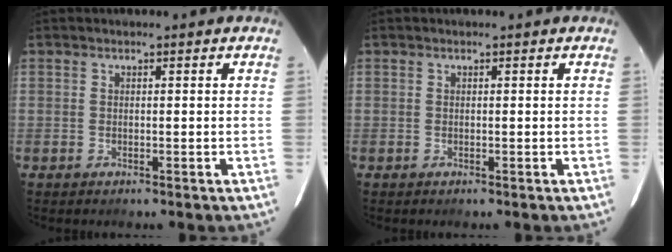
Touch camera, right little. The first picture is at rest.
{"total": 0.0}